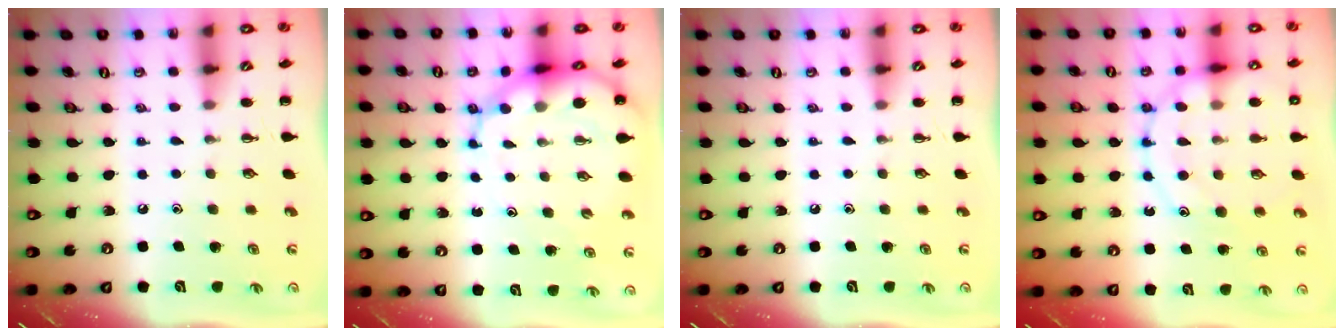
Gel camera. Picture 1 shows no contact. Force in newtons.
{"total": 9.3, "press": 8.8, "slide": 2.8}
{"total": 0.0}
{"total": 15.7, "press": 15.6, "slide": 1.7}